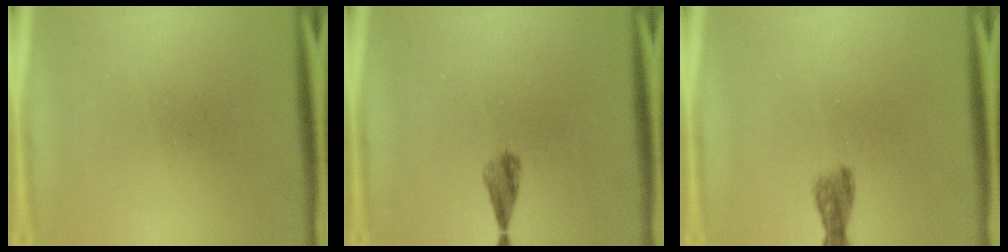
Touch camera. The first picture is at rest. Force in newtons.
{"total": 2.0}
{"total": 2.4}